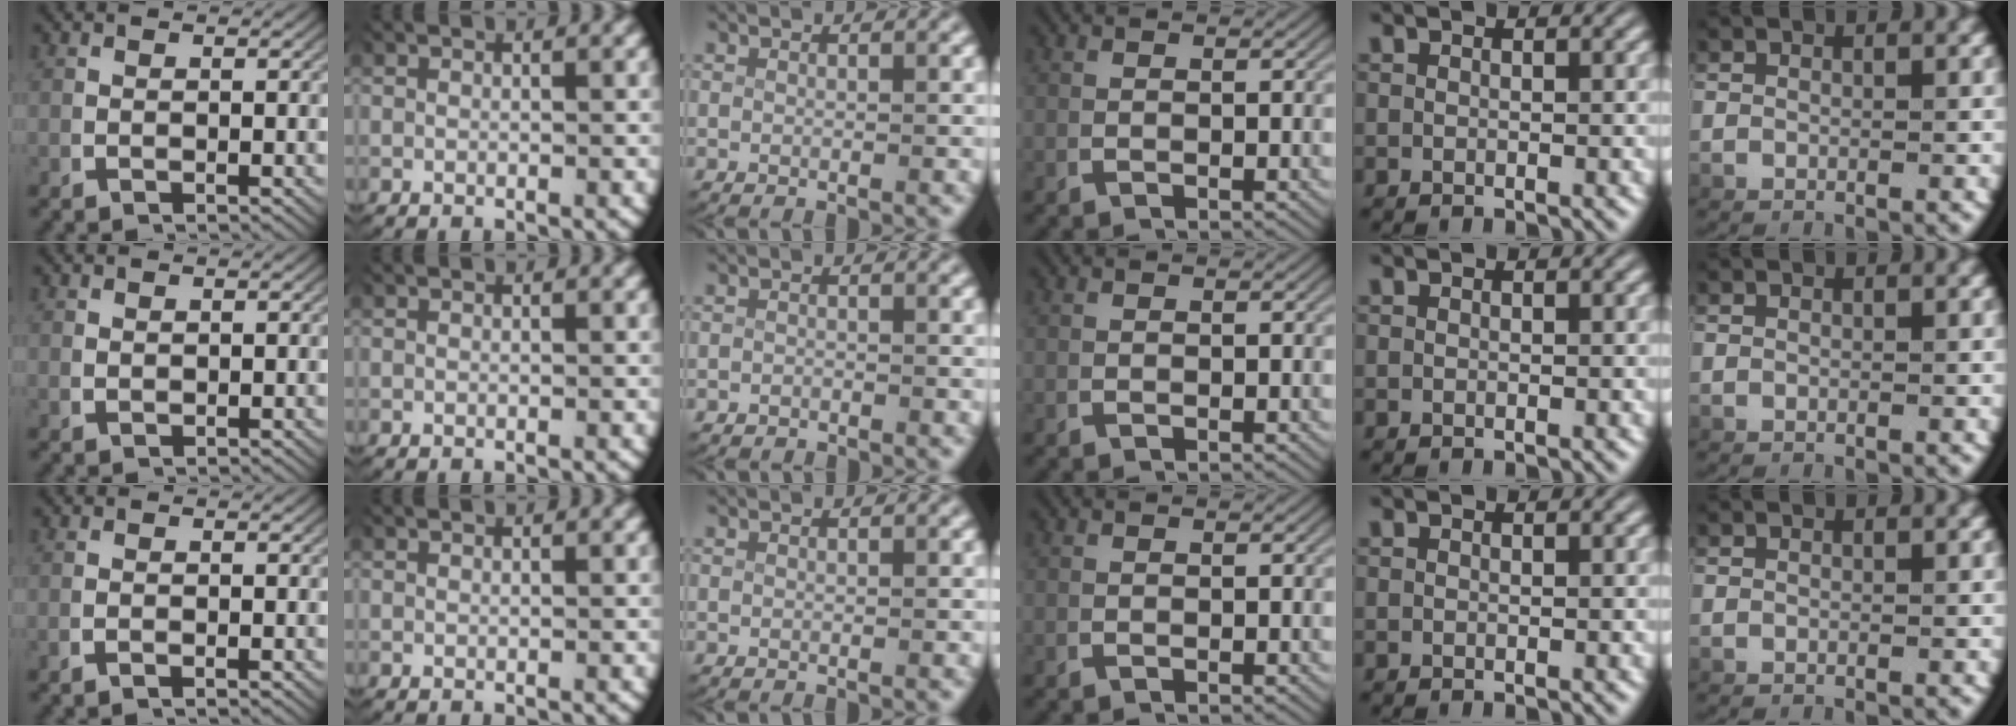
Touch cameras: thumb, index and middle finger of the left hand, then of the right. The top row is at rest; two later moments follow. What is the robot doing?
{"motion": "lift_and_place", "object": "coat"}